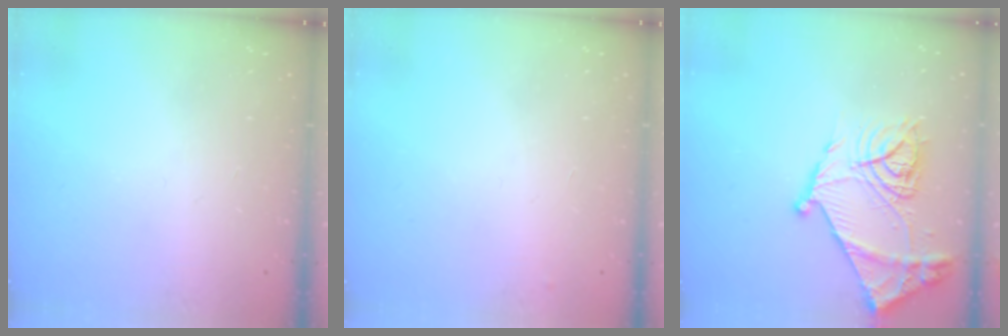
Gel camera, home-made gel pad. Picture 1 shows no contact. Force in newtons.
{"total": 3.2, "press": 3.2, "slide": 0.4}
{"total": 20.4, "press": 20.3, "slide": 2.0}